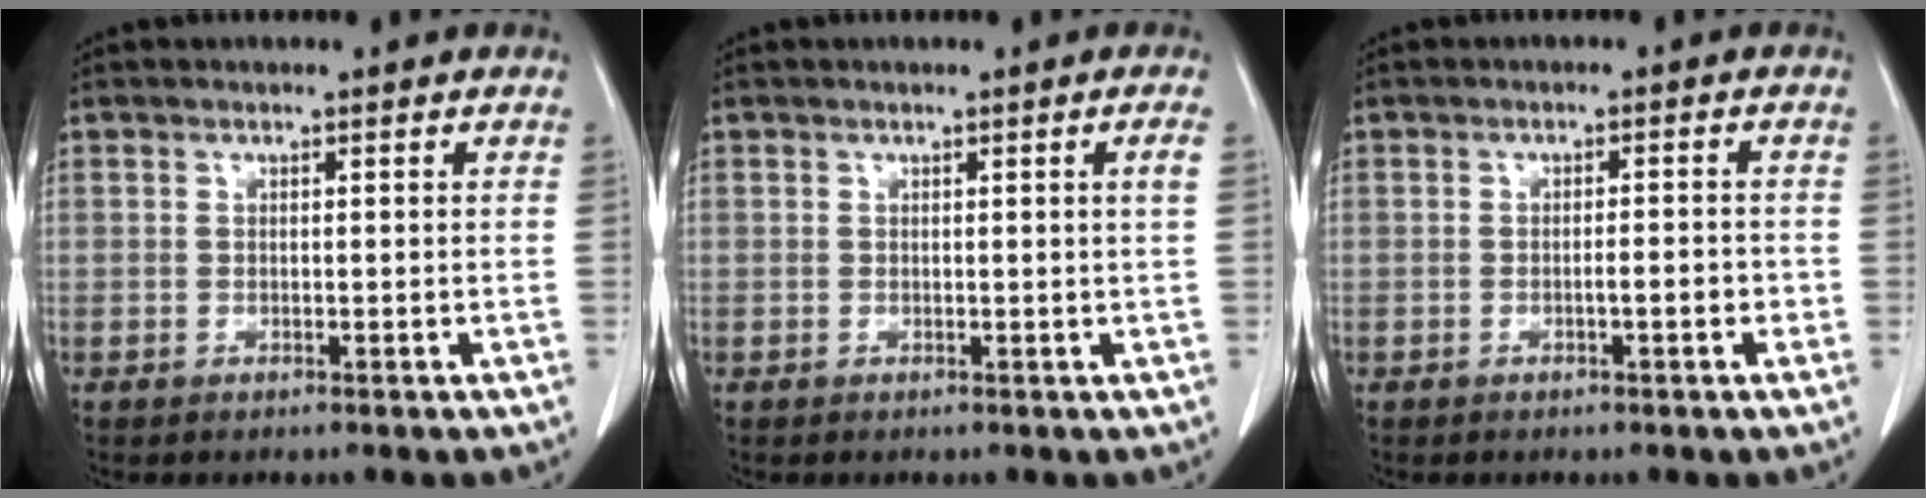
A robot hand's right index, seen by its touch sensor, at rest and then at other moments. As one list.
[{"total": 1.2, "force": [0.2, -0.5, 1.0], "torque": [-0.015, -0.001, 0.005]}, {"total": 2.2, "force": [-0.7, 0.5, 2.1], "torque": [-0.030, 0.004, -0.007]}]